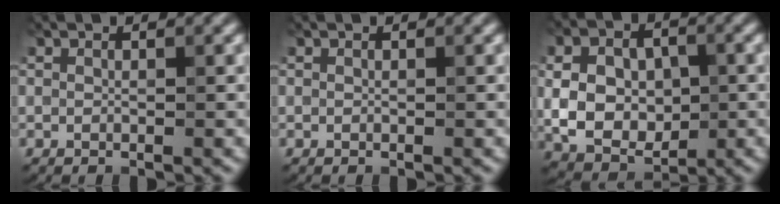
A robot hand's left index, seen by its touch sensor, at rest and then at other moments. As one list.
[{"total": 0.0}, {"total": 7.2, "force": [-0.2, 5.2, 4.9], "torque": [-0.094, -0.005, -0.005]}]